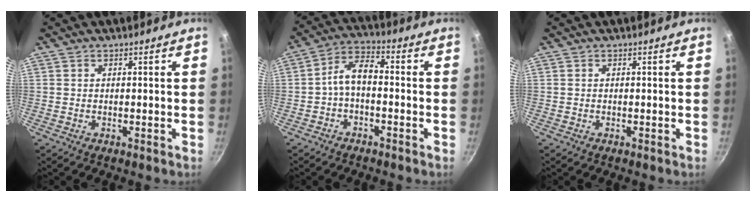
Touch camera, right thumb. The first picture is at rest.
{"total": 6.2, "force": [-1.7, 3.2, 5.0], "torque": [-0.092, 0.039, -0.038]}
{"total": 0.0}